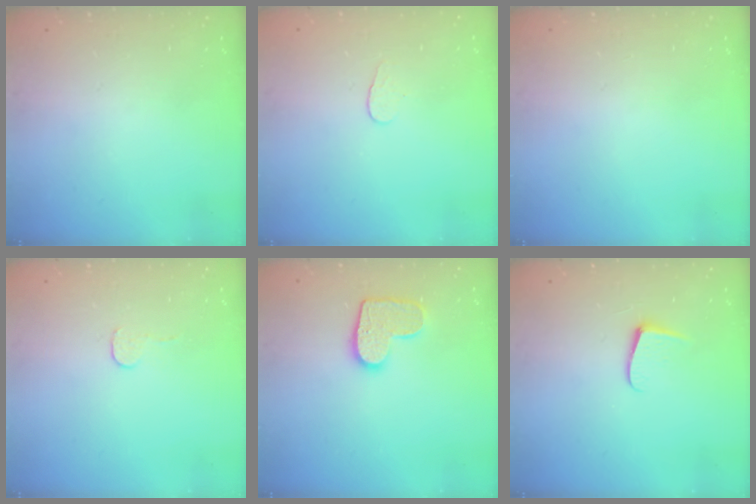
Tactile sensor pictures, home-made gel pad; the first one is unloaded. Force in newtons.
{"total": 4.1, "press": 4.1, "slide": 0.3}
{"total": 0.6, "press": 0.6, "slide": 0.2}
{"total": 3.4, "press": 3.4, "slide": 0.3}
{"total": 10.9, "press": 10.9, "slide": 0.6}
{"total": 5.9, "press": 5.8, "slide": 0.5}